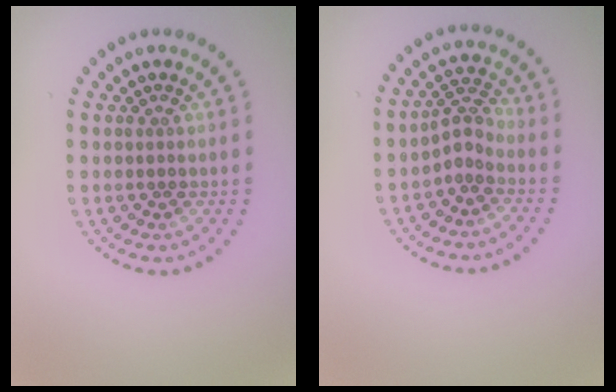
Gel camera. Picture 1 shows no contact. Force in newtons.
{"total": 2.1, "press": 1.5, "slide": 1.4}